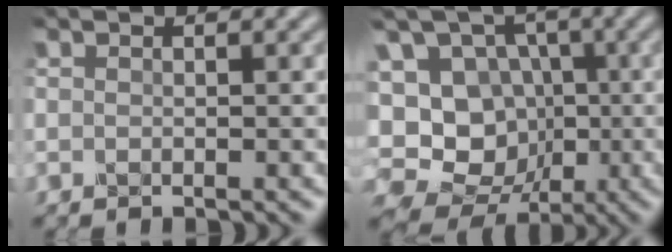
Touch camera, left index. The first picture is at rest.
{"total": 15.3, "force": [-3.0, 13.6, 6.4], "torque": [-0.158, 0.019, -0.053]}